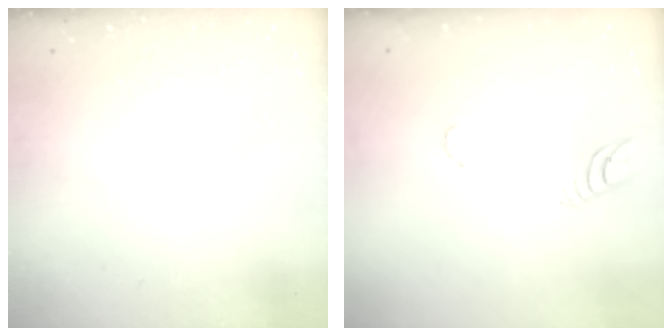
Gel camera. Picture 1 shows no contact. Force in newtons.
{"total": 3.9, "press": 3.9, "slide": 0.3}